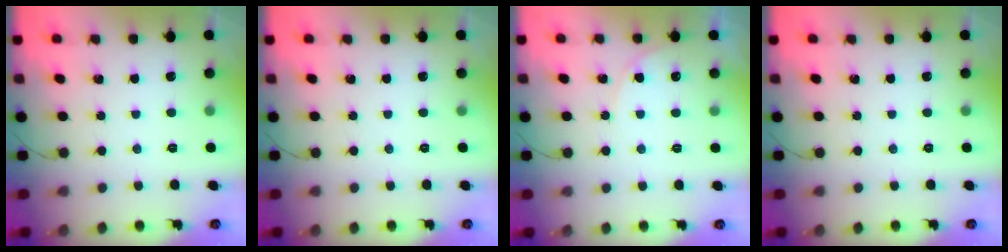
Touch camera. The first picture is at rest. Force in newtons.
{"total": 0.0}
{"total": 4.0, "press": 3.9, "slide": 0.3}
{"total": 0.0}